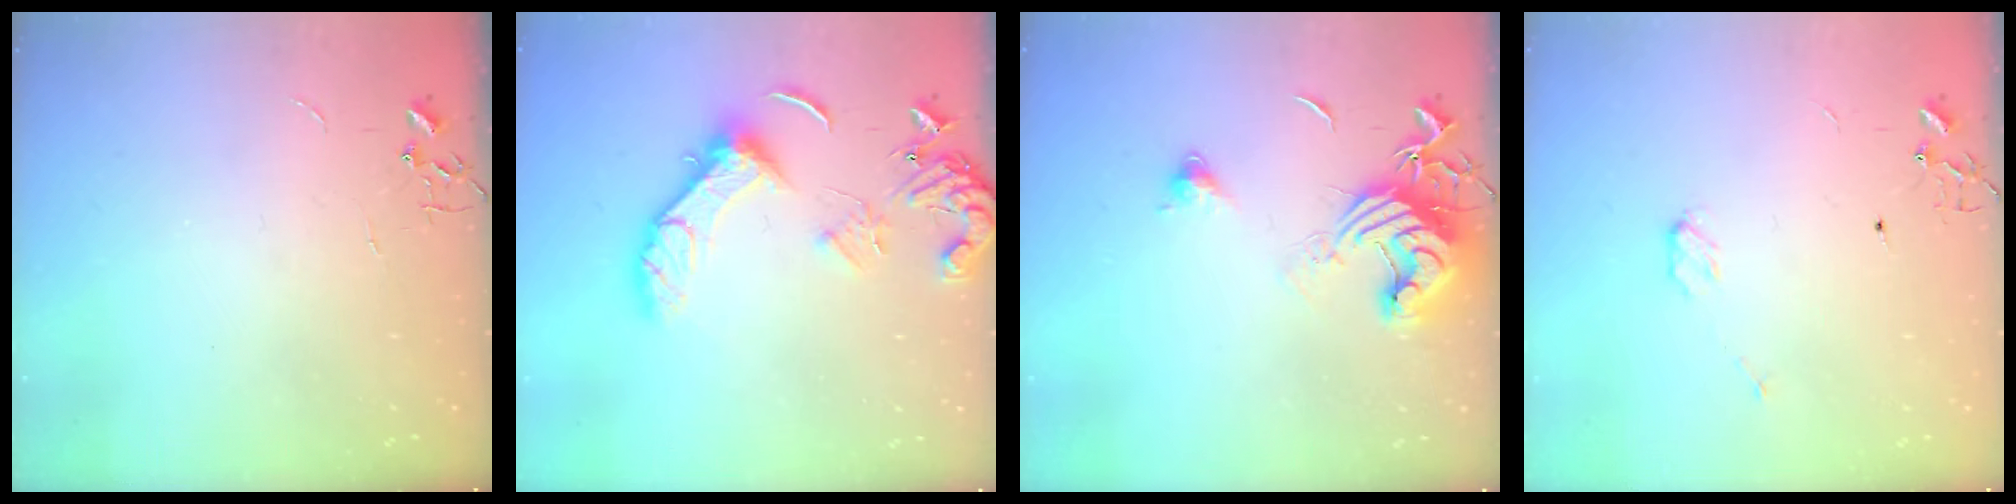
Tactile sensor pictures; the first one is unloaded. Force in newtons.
{"total": 14.5, "press": 14.4, "slide": 1.6}
{"total": 13.8, "press": 13.7, "slide": 1.8}
{"total": 3.5, "press": 3.5, "slide": 0.5}